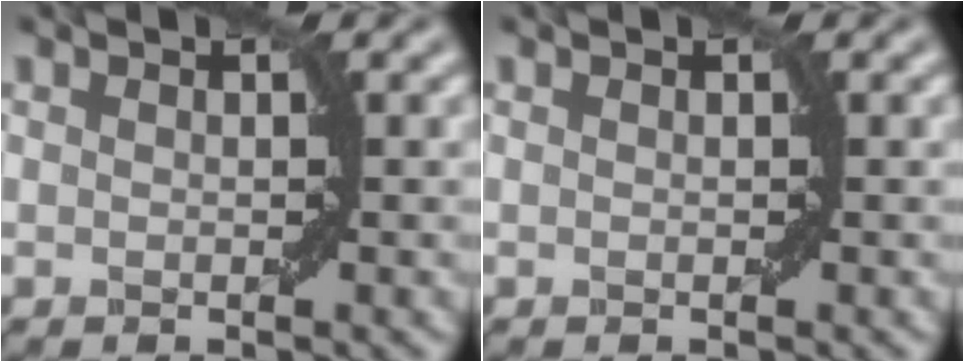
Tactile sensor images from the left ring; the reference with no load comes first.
{"total": 0.0}